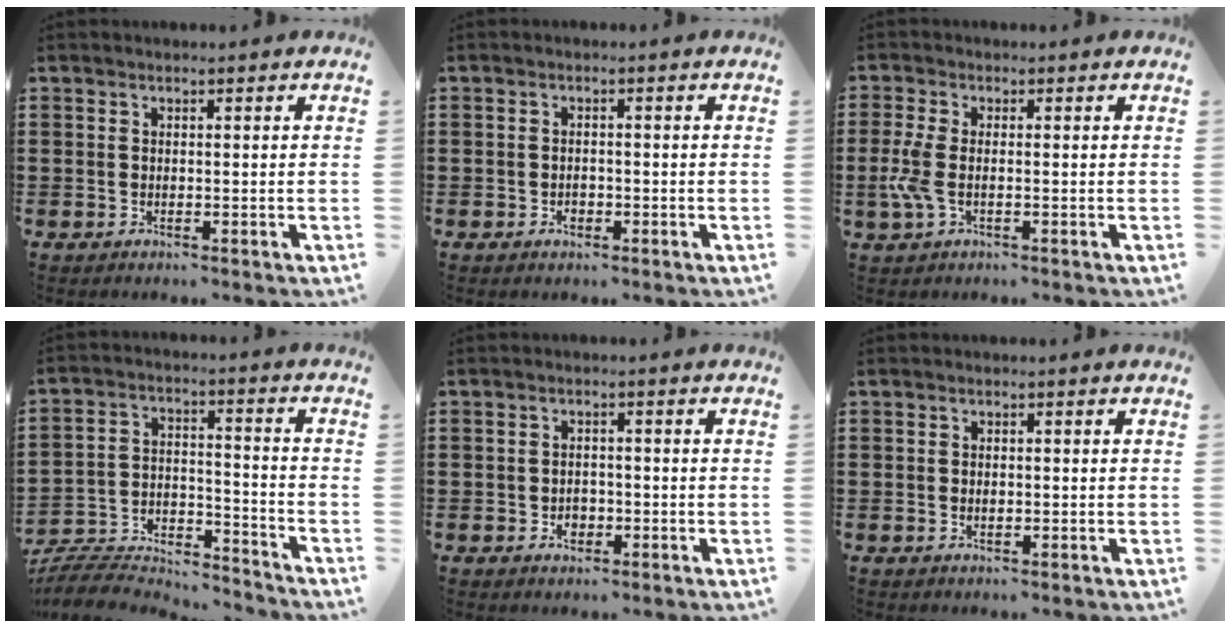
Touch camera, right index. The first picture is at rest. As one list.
[{"total": 1.2, "force": [-0.7, 0.9, 0.6], "torque": [-0.013, 0.001, -0.014]}, {"total": 4.1, "force": [-0.9, 1.8, 3.6], "torque": [-0.092, -0.007, -0.023]}, {"total": 6.7, "force": [-6.5, 1.0, 1.3], "torque": [-0.034, 0.000, -0.134]}, {"total": 2.0, "force": [-0.8, 1.6, 0.9], "torque": [-0.020, 0.004, -0.018]}, {"total": 0.8, "force": [-0.1, 0.4, 0.6], "torque": [-0.012, 0.003, -0.003]}]